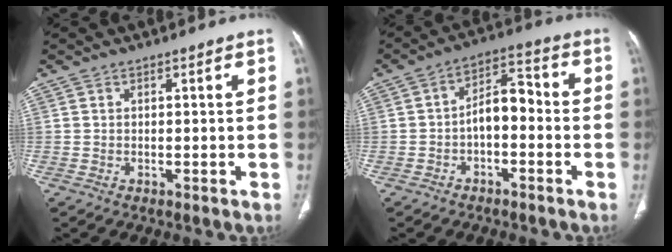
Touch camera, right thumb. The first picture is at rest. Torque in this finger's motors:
{"motor_torque": [1.01, 1.41, 1.08, -0.40, 0.03]}